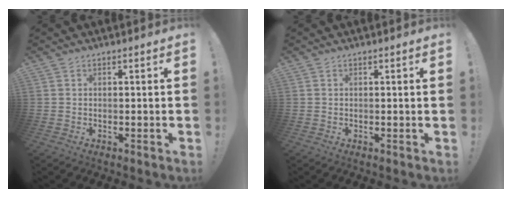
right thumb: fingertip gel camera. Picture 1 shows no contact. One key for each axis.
{"total": 0.8, "fx": 0.3, "fy": -0.3, "fz": 0.6, "tx": -0.007, "ty": -0.002, "tz": 0.003}